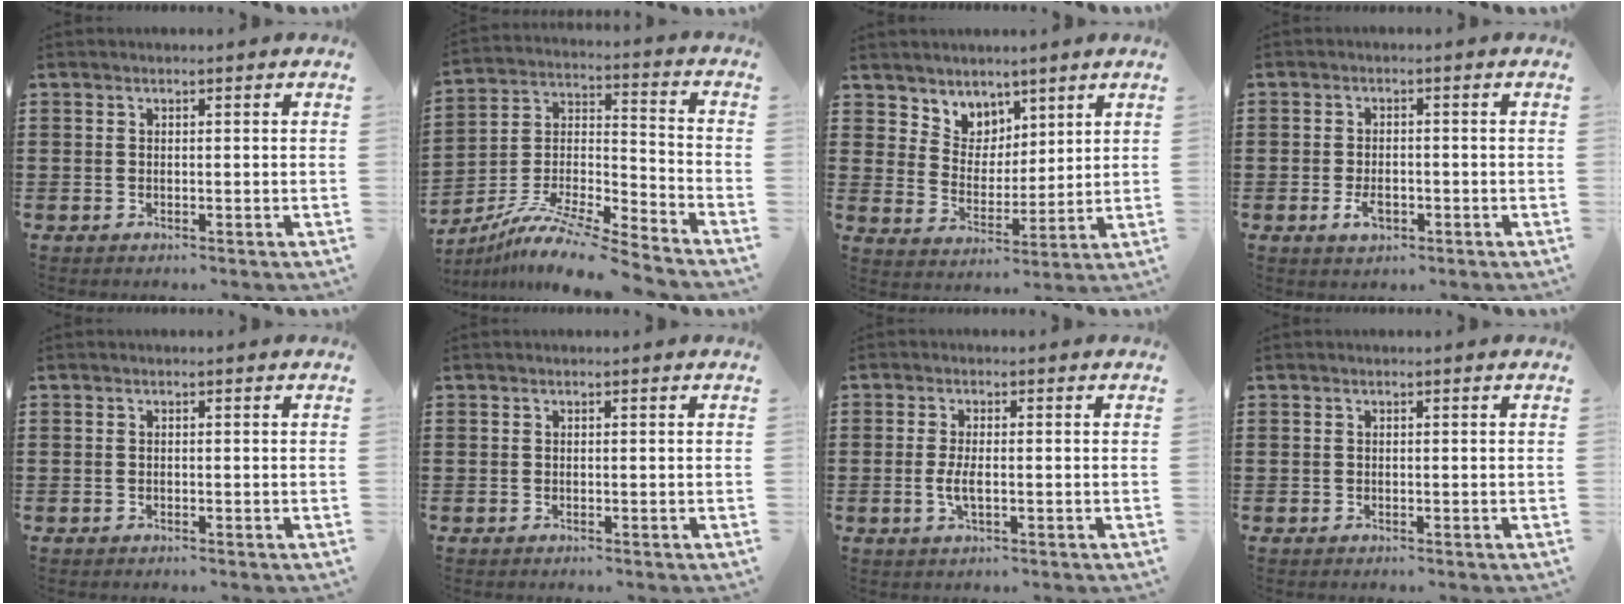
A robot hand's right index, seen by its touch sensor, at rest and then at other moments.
{"total": 10.8, "force": [-9.6, 0.4, 4.9], "torque": [-0.099, 0.005, -0.196]}
{"total": 5.3, "force": [4.0, 3.4, -0.9], "torque": [-0.019, -0.019, 0.074]}
{"total": 2.9, "force": [-1.1, 1.5, 2.2], "torque": [-0.046, -0.001, -0.021]}
{"total": 0.0}
{"total": 0.0}
{"total": 3.1, "force": [-0.5, 0.9, 2.9], "torque": [-0.065, -0.005, -0.015]}
{"total": 0.0}